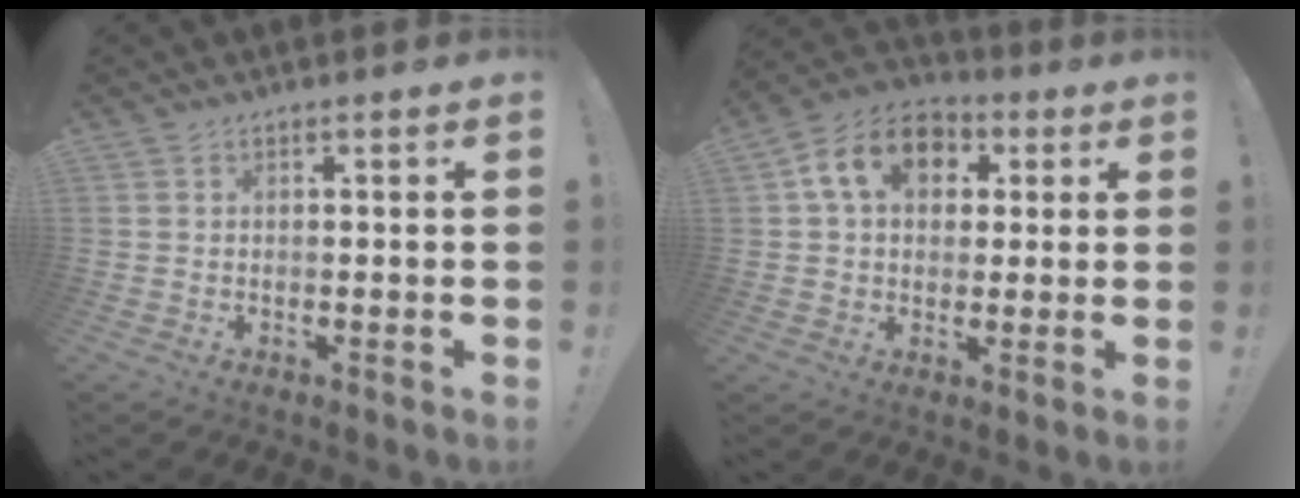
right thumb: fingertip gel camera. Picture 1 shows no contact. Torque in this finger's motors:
{"motor_torque": [0.76, 0.76, 0.10, 0.10, 0.18]}